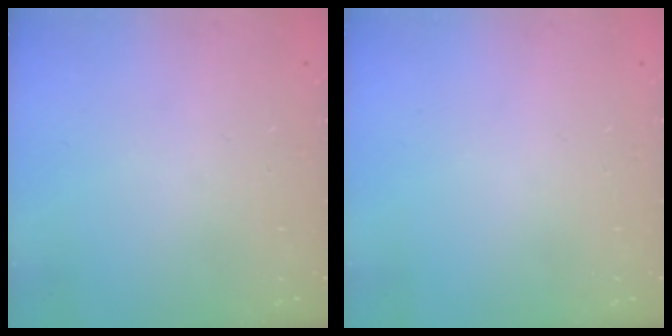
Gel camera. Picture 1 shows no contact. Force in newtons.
{"total": 0.0}